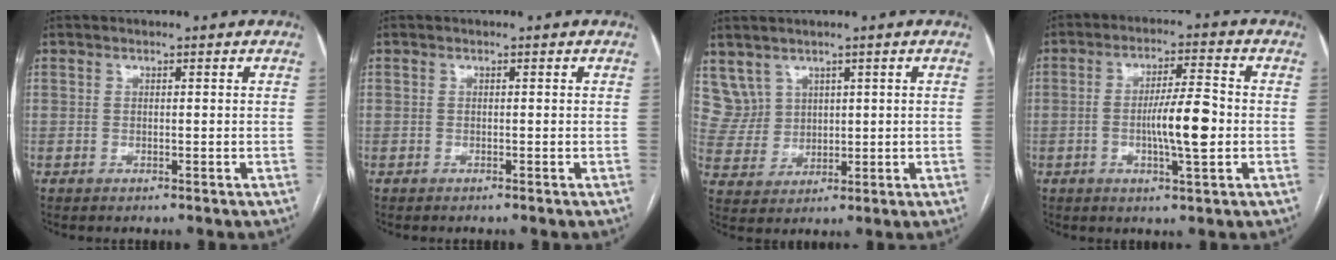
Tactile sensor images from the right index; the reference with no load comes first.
{"total": 0.0}
{"total": 5.3, "force": [3.2, 4.2, 0.0], "torque": [-0.005, 0.016, 0.079]}
{"total": 8.3, "force": [-1.3, 1.1, 8.1], "torque": [-0.140, 0.005, -0.024]}